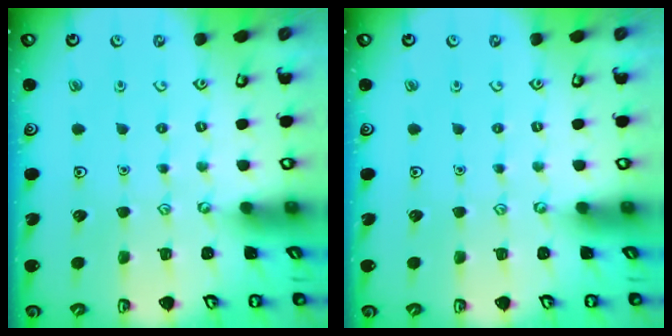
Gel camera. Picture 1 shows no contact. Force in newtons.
{"total": 0.0}